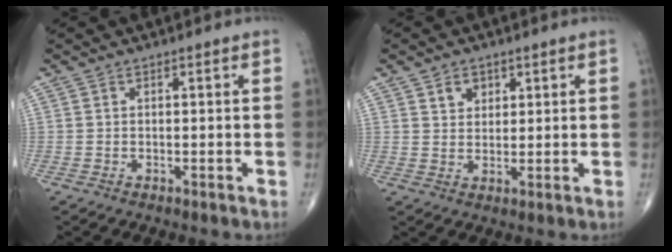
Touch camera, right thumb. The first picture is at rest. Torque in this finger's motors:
{"motor_torque": [0.00, 0.10, -0.01, 0.30, 0.07]}